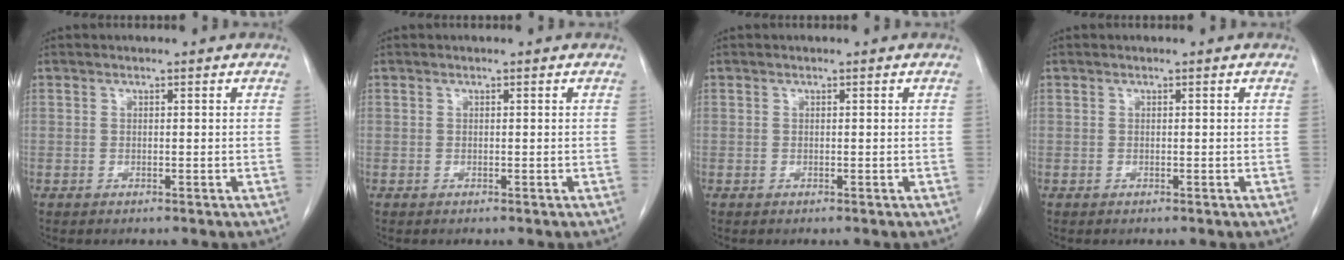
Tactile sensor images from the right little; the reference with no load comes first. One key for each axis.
{"total": 0.0}
{"total": 0.0}
{"total": 0.0}